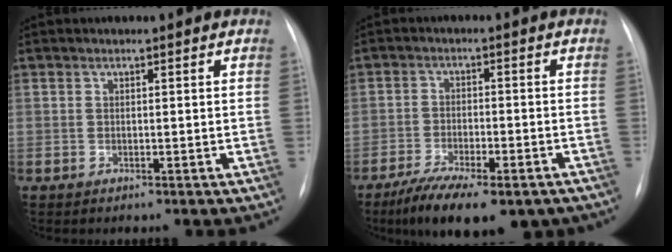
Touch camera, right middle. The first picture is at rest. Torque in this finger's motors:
{"motor_torque": [0.71, -0.53, 0.21, 0.09]}